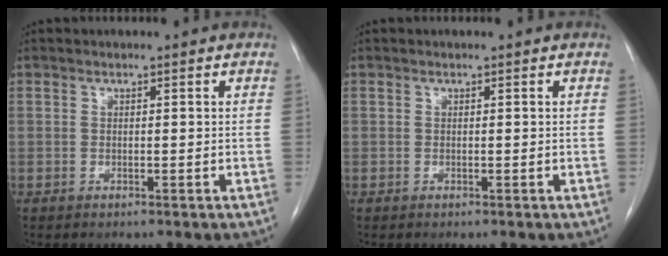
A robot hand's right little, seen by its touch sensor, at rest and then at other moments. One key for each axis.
{"total": 0.0}